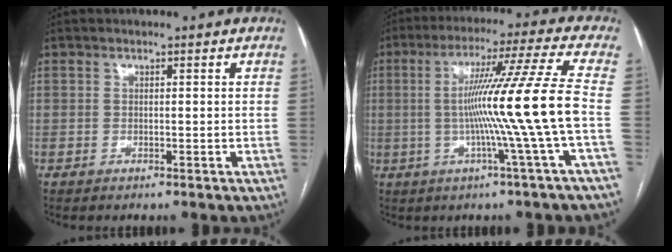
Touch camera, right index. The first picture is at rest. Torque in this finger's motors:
{"motor_torque": [1.68, -0.46, 1.05, 0.21]}